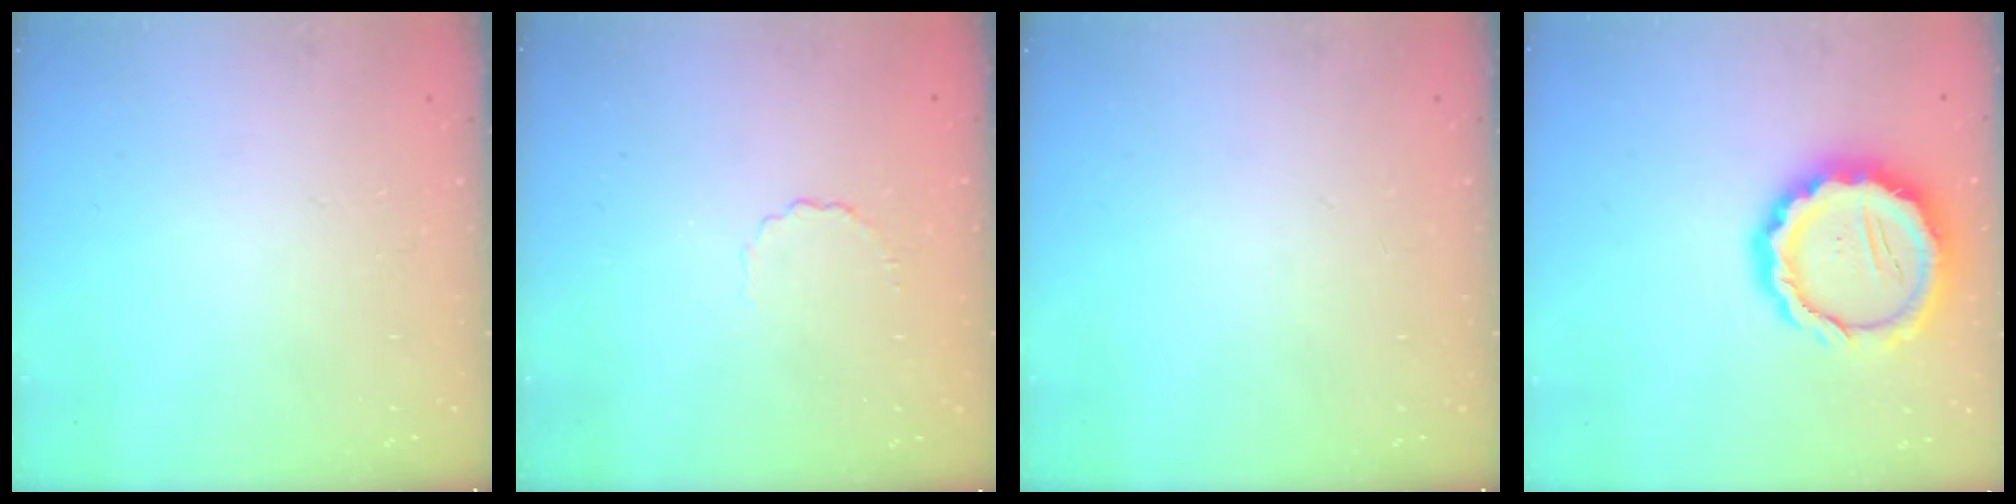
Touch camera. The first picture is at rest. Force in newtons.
{"total": 2.6, "press": 2.4, "slide": 1.0}
{"total": 0.0}
{"total": 14.9, "press": 14.7, "slide": 2.8}